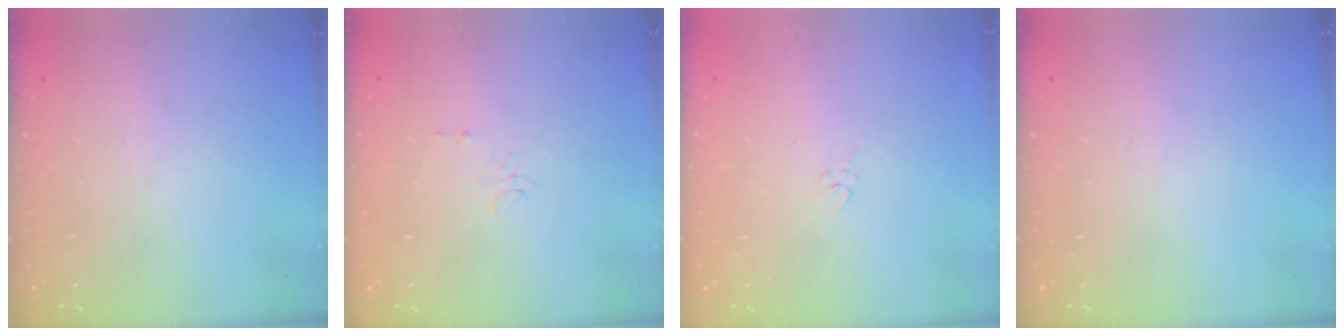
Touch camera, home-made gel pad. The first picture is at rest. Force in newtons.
{"total": 6.3, "press": 6.3, "slide": 0.7}
{"total": 2.2, "press": 2.1, "slide": 0.4}
{"total": 0.0}